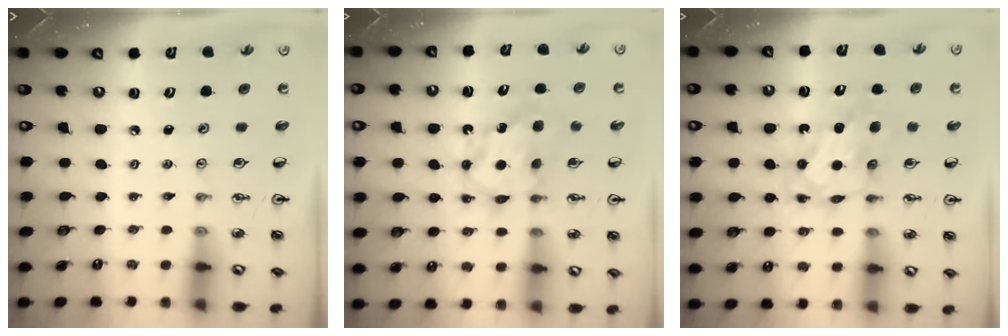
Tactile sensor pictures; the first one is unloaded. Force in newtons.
{"total": 6.7, "press": 6.7, "slide": 0.5}
{"total": 7.1, "press": 7.1, "slide": 0.3}